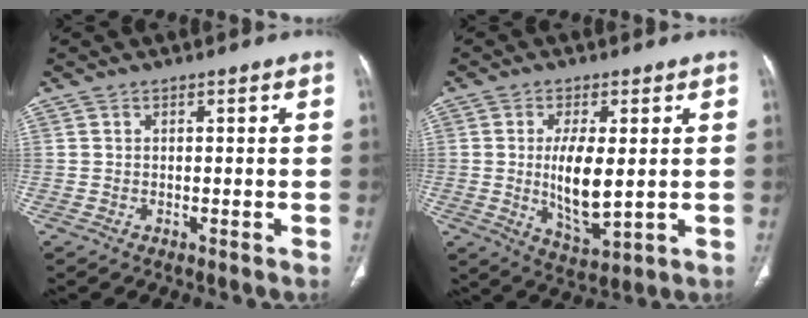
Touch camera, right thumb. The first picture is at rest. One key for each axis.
{"total": 9.0, "fx": 0.2, "fy": 3.5, "fz": 8.3, "tx": -0.145, "ty": -0.023, "tz": 0.015}